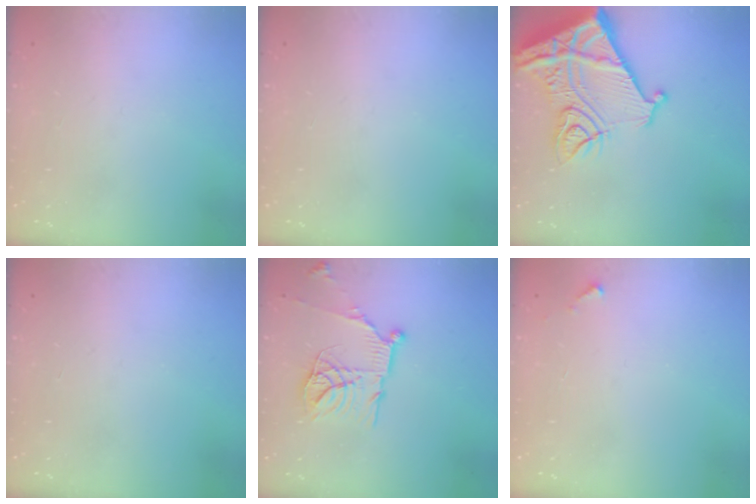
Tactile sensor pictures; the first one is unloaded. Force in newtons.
{"total": 0.0}
{"total": 18.7, "press": 18.6, "slide": 2.1}
{"total": 0.0}
{"total": 15.2, "press": 15.2, "slide": 0.8}
{"total": 2.8, "press": 2.8, "slide": 0.1}